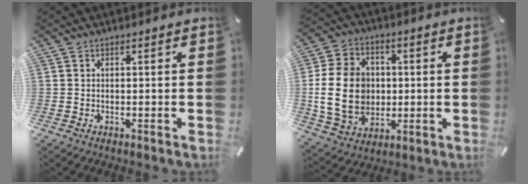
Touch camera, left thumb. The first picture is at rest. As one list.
[{"total": 16.7, "force": [-0.2, 13.5, 9.9], "torque": [-0.213, 0.001, -0.004]}]